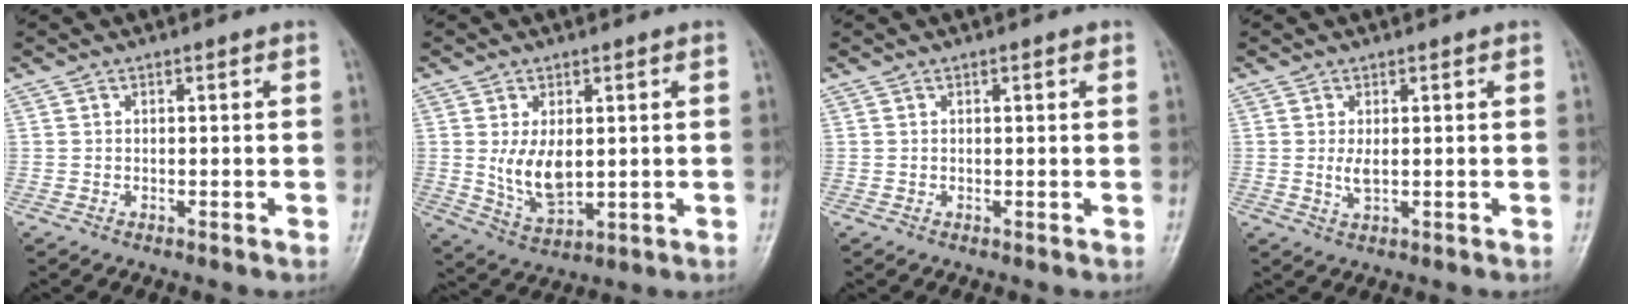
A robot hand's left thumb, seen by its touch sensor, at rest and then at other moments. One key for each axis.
{"total": 7.6, "fx": 0.7, "fy": 4.4, "fz": 6.1, "tx": -0.099, "ty": -0.016, "tz": 0.025}
{"total": 1.0, "fx": 0.5, "fy": 0.4, "fz": 0.8, "tx": -0.011, "ty": 0.001, "tz": 0.005}
{"total": 2.6, "fx": 0.3, "fy": 1.1, "fz": 2.4, "tx": -0.043, "ty": -0.005, "tz": 0.008}